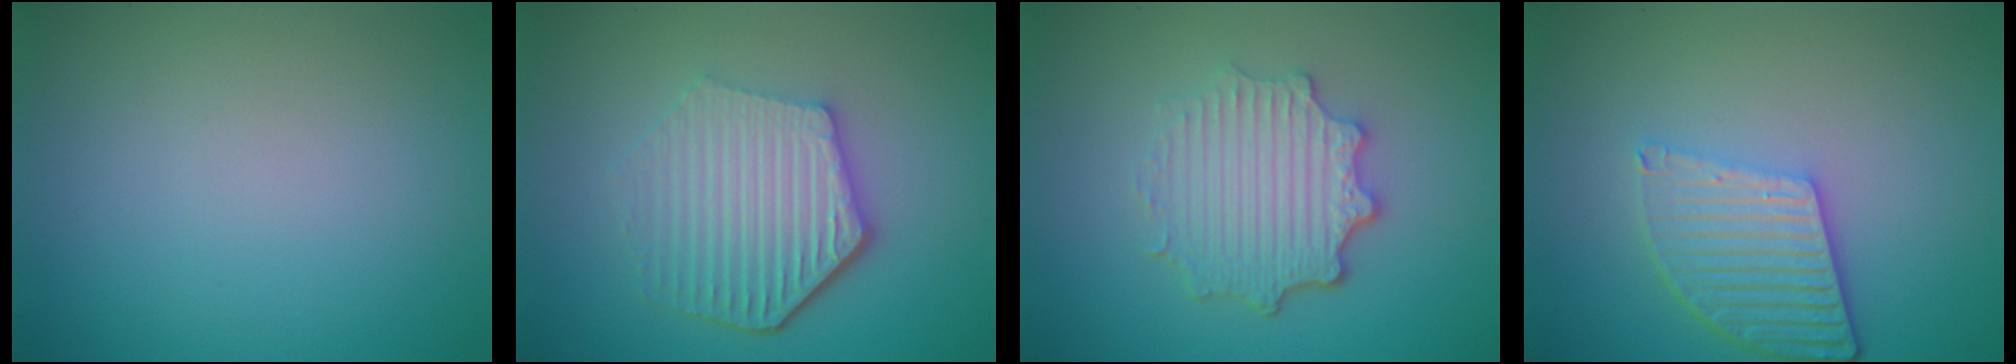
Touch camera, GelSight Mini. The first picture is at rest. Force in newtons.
{"total": 5.9, "press": 4.5, "slide": 3.9}
{"total": 4.8, "press": 3.8, "slide": 3.1}
{"total": 5.1, "press": 3.8, "slide": 3.3}